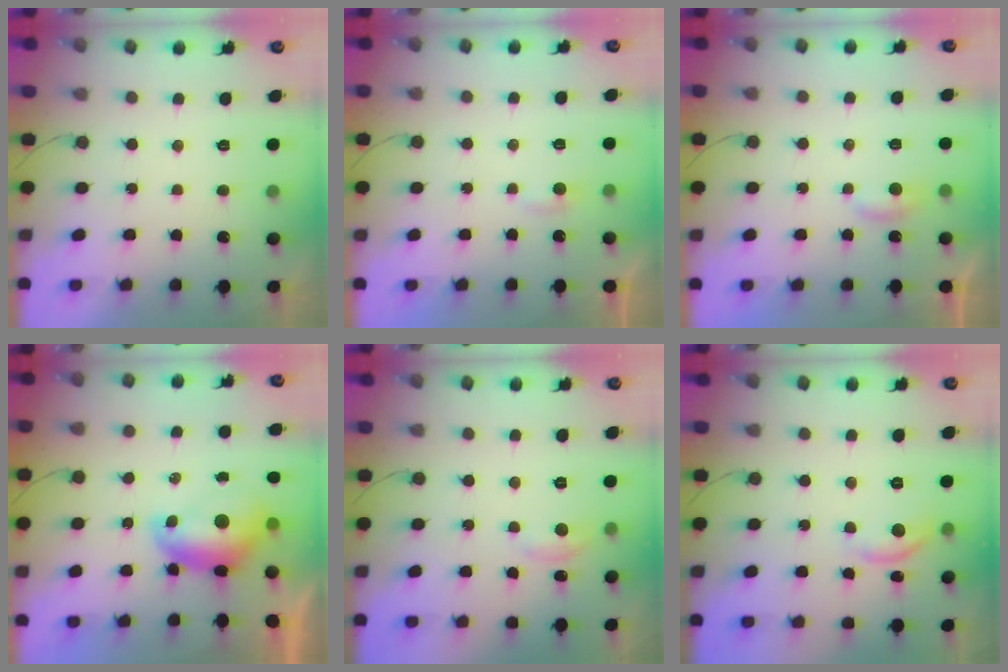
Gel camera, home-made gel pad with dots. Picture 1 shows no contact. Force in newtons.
{"total": 2.3, "press": 2.3, "slide": 0.2}
{"total": 3.5, "press": 3.4, "slide": 0.3}
{"total": 8.9, "press": 8.9, "slide": 1.0}
{"total": 3.8, "press": 3.7, "slide": 0.5}
{"total": 7.7, "press": 7.7, "slide": 0.5}